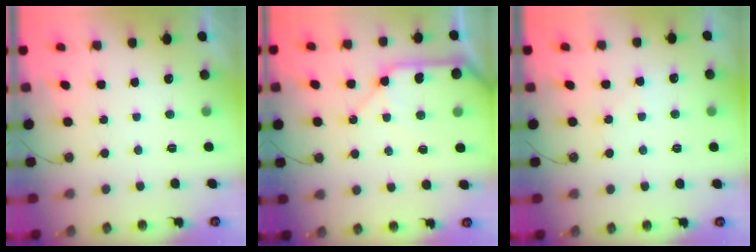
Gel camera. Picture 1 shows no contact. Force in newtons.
{"total": 12.0, "press": 11.8, "slide": 1.6}
{"total": 3.7, "press": 3.6, "slide": 0.5}